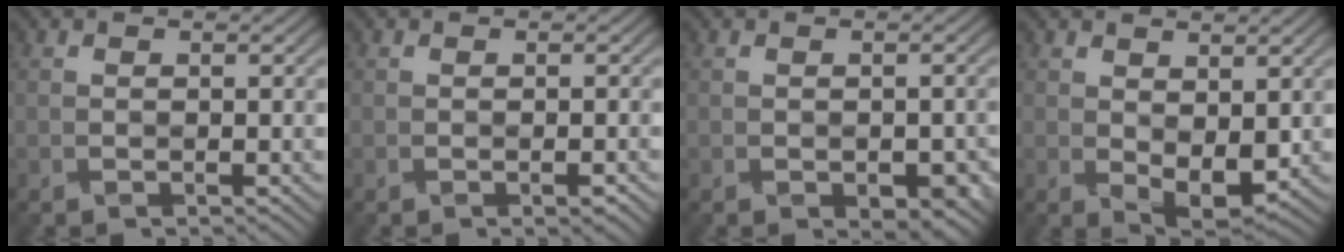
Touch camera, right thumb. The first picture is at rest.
{"total": 1.2, "force": [-0.7, 0.4, 0.8], "torque": [-0.012, -0.003, -0.008]}
{"total": 4.1, "force": [-1.6, 2.2, 3.0], "torque": [-0.041, -0.018, -0.016]}
{"total": 4.0, "force": [0.6, 2.1, 3.3], "torque": [-0.064, -0.009, 0.013]}